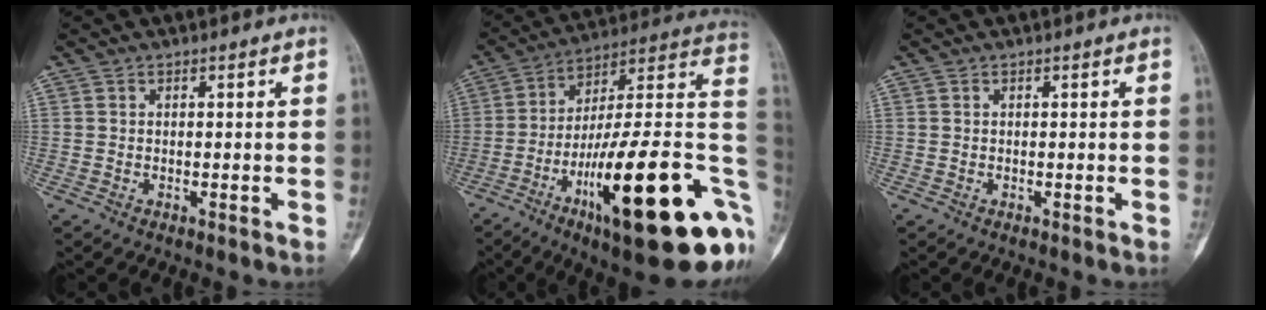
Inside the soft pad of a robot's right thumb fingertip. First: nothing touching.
{"total": 32.5, "force": [-9.7, 8.4, 29.8], "torque": [-0.370, 0.040, -0.148]}
{"total": 0.0}